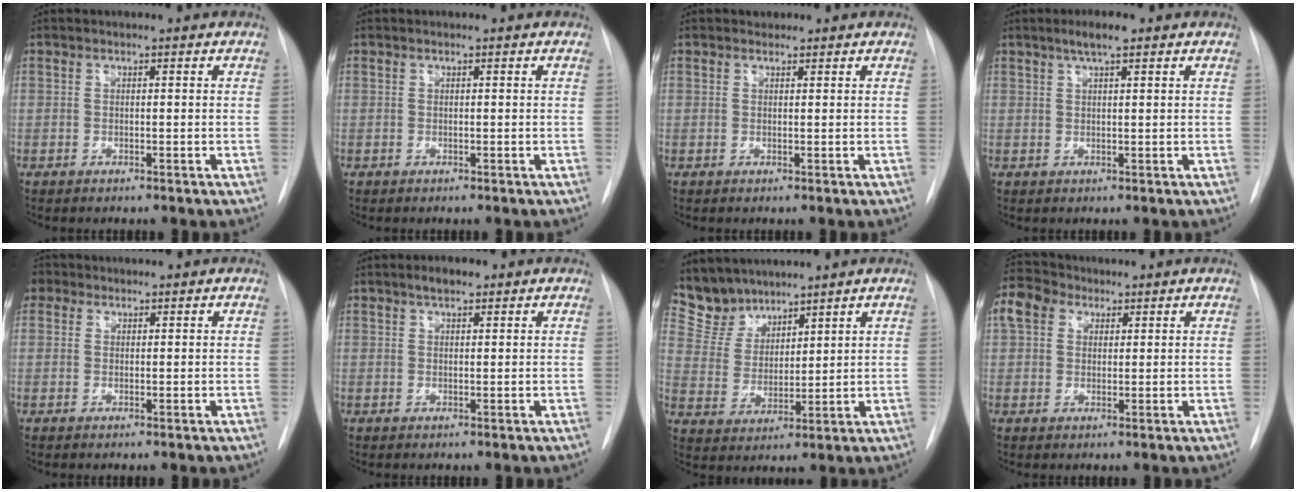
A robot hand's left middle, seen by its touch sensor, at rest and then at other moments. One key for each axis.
{"total": 0.0}
{"total": 0.8, "fx": 0.7, "fy": 0.4, "fz": 0.0, "tx": -0.003, "ty": 0.001, "tz": 0.008}
{"total": 3.2, "fx": 2.1, "fy": 0.4, "fz": 2.4, "tx": -0.048, "ty": 0.004, "tz": 0.036}
{"total": 2.2, "fx": 1.2, "fy": 1.9, "fz": 0.4, "tx": -0.002, "ty": 0.009, "tz": 0.017}
{"total": 2.5, "fx": 1.7, "fy": 0.9, "fz": 1.5, "tx": -0.031, "ty": 0.006, "tz": 0.028}
{"total": 7.0, "fx": 6.4, "fy": 2.8, "fz": 0.2, "tx": -0.012, "ty": 0.005, "tz": 0.144}
{"total": 11.6, "fx": 6.1, "fy": 8.5, "fz": 5.1, "tx": -0.139, "ty": 0.049, "tz": 0.115}